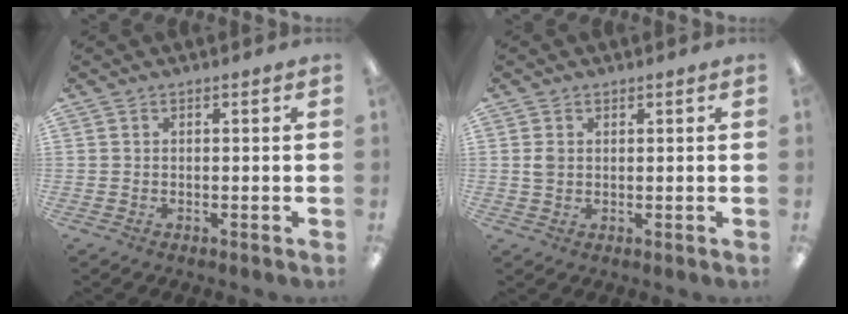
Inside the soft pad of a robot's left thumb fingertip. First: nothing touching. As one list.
[{"total": 2.2, "force": [0.8, 1.7, 1.1], "torque": [-0.015, 0.000, 0.013]}]